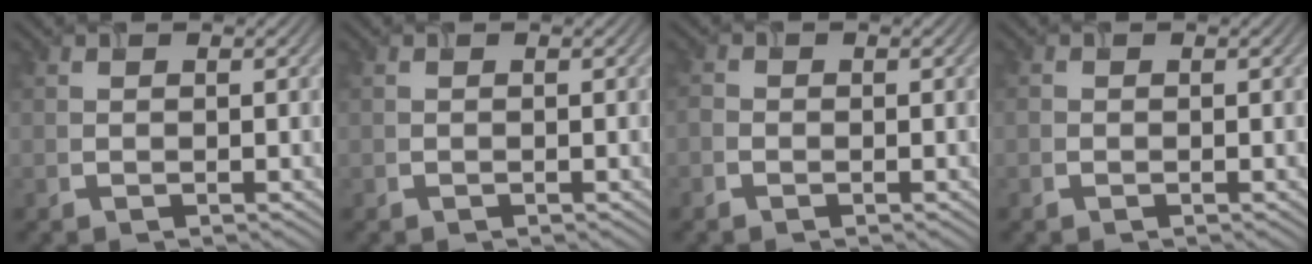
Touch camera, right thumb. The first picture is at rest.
{"total": 0.0}
{"total": 1.1, "force": [-0.8, 0.7, 0.4], "torque": [-0.011, -0.001, -0.019]}
{"total": 0.6, "force": [-0.3, 0.4, 0.2], "torque": [-0.007, -0.003, -0.007]}